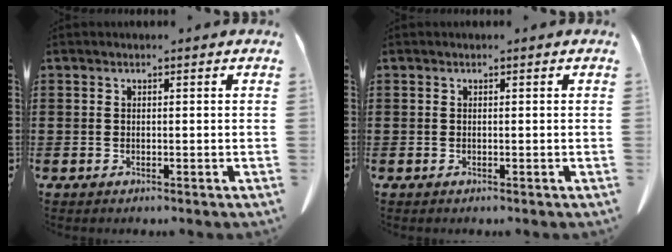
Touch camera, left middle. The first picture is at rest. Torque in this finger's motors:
{"motor_torque": [-0.36, -0.36, 0.04, 0.02]}